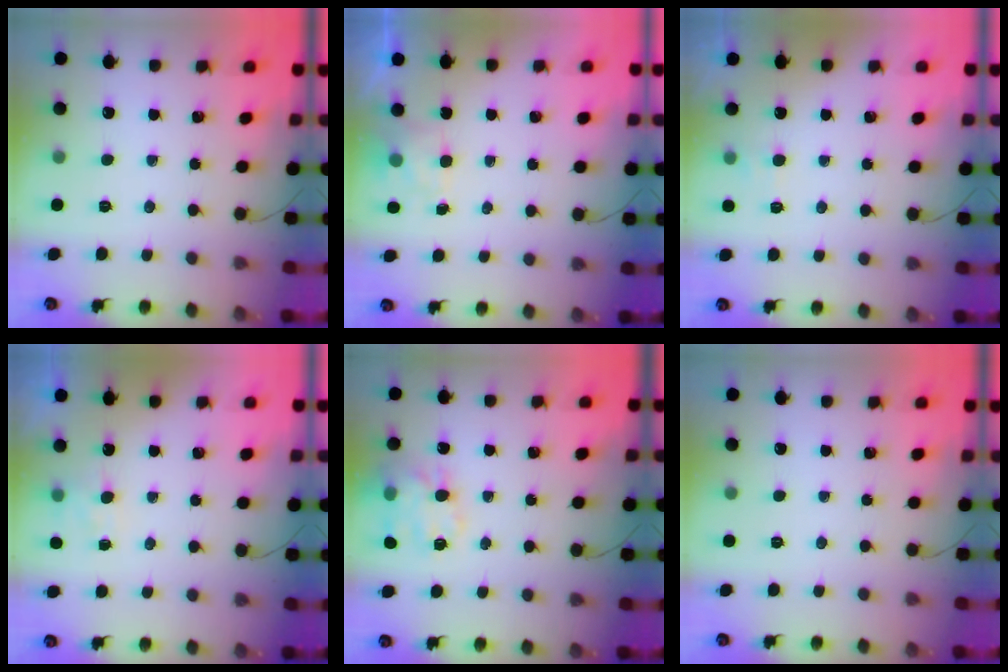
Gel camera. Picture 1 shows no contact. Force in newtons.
{"total": 2.2, "press": 1.8, "slide": 1.3}
{"total": 4.3, "press": 4.1, "slide": 1.1}
{"total": 3.2, "press": 3.0, "slide": 1.2}
{"total": 15.9, "press": 15.7, "slide": 2.5}
{"total": 0.0}